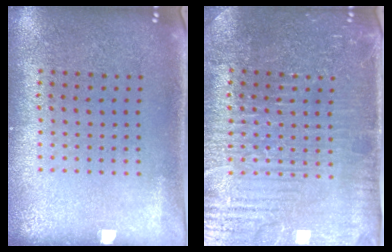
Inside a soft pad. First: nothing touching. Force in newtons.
{"total": 4.7, "press": 4.5, "slide": 1.6}